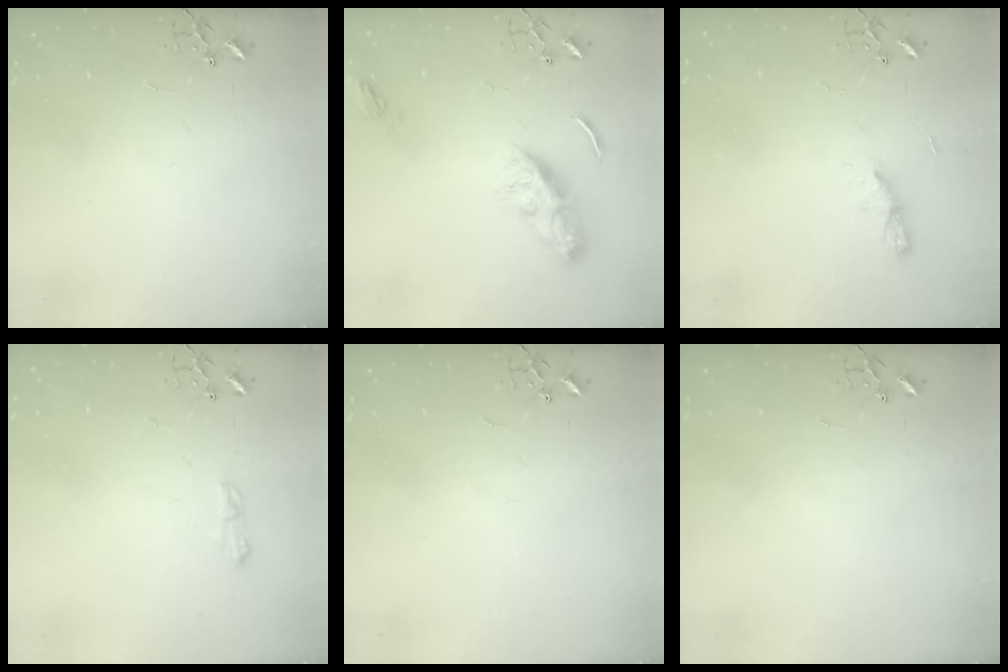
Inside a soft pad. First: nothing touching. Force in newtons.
{"total": 10.6, "press": 10.5, "slide": 0.7}
{"total": 5.1, "press": 5.0, "slide": 0.6}
{"total": 7.1, "press": 7.0, "slide": 0.9}
{"total": 0.0}
{"total": 0.0}